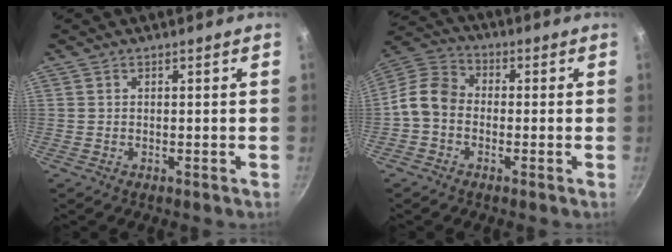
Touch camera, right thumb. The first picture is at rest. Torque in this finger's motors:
{"motor_torque": [1.01, 1.92, 0.81, -1.14, 0.08]}